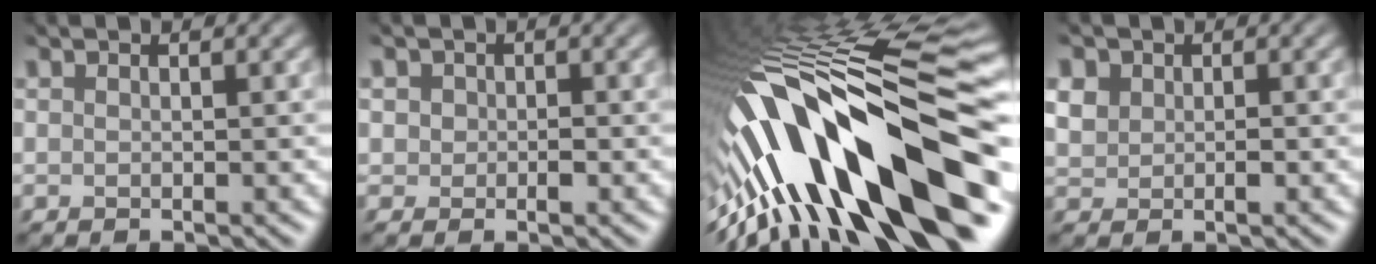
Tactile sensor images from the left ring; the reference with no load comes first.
{"total": 1.0, "force": [-0.3, 0.9, 0.1], "torque": [-0.010, -0.006, 0.003]}
{"total": 17.6, "force": [-7.2, 5.1, 15.1], "torque": [-0.246, 0.032, -0.124]}
{"total": 1.6, "force": [0.2, 1.5, 0.6], "torque": [-0.029, -0.003, 0.011]}